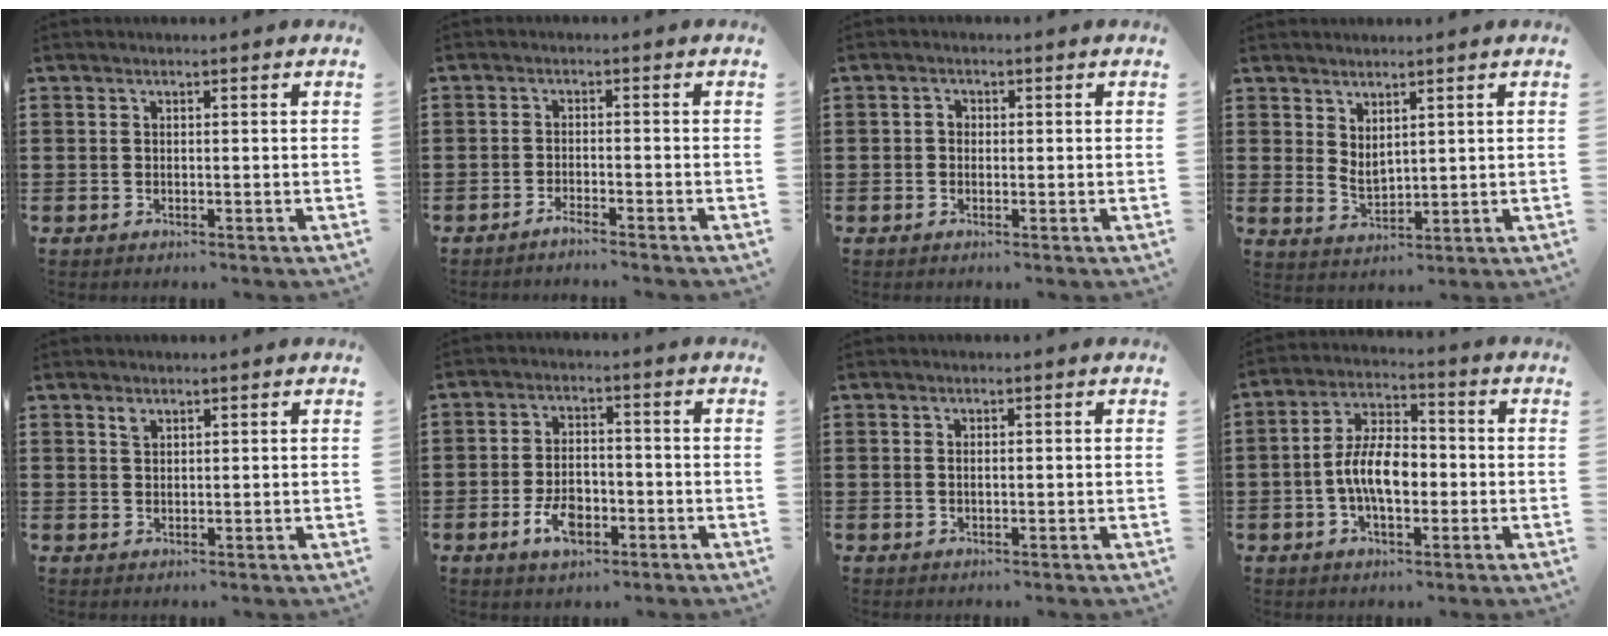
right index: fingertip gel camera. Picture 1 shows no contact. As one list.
[{"total": 1.9, "force": [-1.8, -0.3, 0.4], "torque": [-0.007, 0.003, -0.035]}, {"total": 1.2, "force": [-0.3, 0.9, 0.7], "torque": [-0.014, 0.002, -0.006]}, {"total": 2.7, "force": [2.2, 1.2, 1.1], "torque": [-0.027, -0.002, 0.042]}, {"total": 1.4, "force": [1.0, 0.7, 0.6], "torque": [-0.006, 0.000, 0.017]}, {"total": 6.1, "force": [-2.4, 3.2, 4.6], "torque": [-0.088, 0.002, -0.049]}, {"total": 0.9, "force": [0.1, 0.4, 0.8], "torque": [-0.017, 0.002, 0.000]}, {"total": 8.4, "force": [-1.3, 4.2, 7.1], "torque": [-0.144, 0.002, -0.032]}]